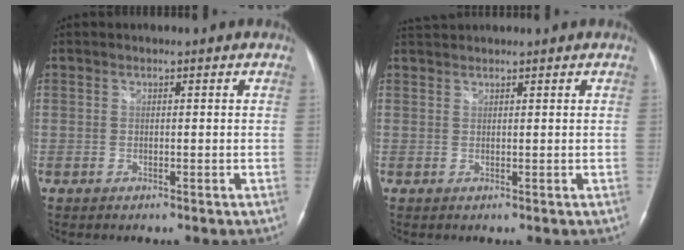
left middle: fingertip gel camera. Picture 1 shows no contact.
{"total": 2.5, "force": [2.4, 0.0, 0.5], "torque": [-0.014, 0.023, 0.048]}